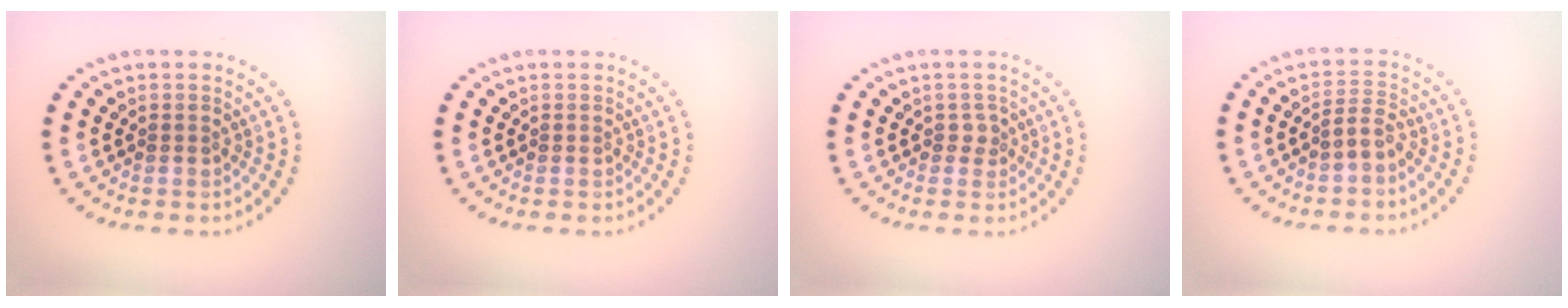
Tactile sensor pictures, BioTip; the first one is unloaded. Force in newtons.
{"total": 0.0}
{"total": 0.9, "press": 0.6, "slide": 0.7}
{"total": 1.6, "press": 1.3, "slide": 0.9}